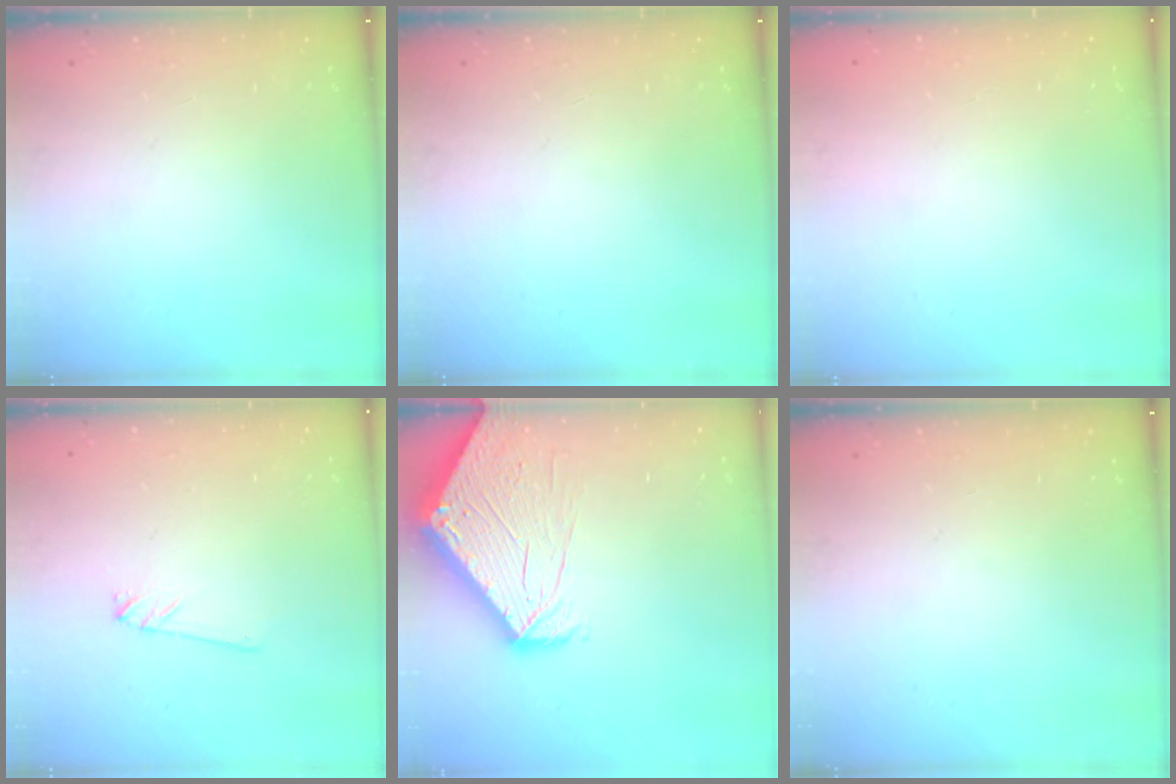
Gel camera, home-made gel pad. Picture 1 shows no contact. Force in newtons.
{"total": 0.0}
{"total": 0.0}
{"total": 0.8, "press": 0.8, "slide": 0.1}
{"total": 7.2, "press": 7.2, "slide": 0.7}
{"total": 0.0}